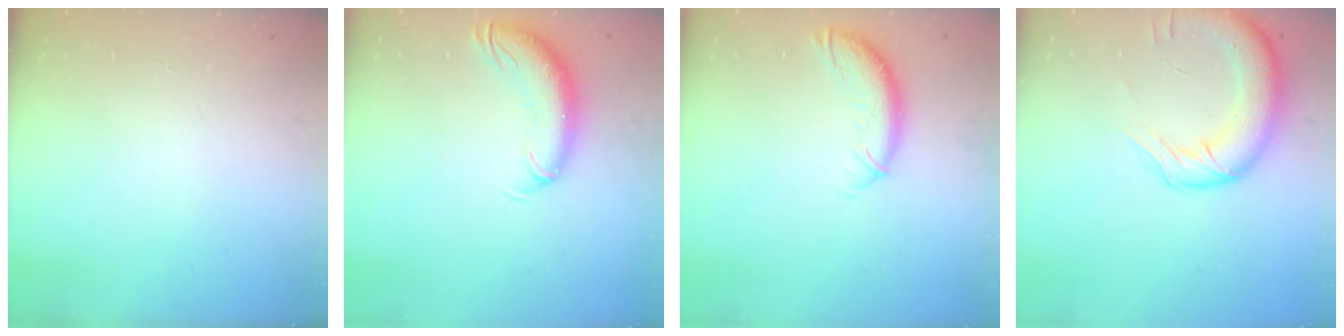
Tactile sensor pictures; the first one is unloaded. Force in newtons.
{"total": 12.1, "press": 11.8, "slide": 2.7}
{"total": 10.3, "press": 10.3, "slide": 0.8}
{"total": 15.7, "press": 15.3, "slide": 3.6}